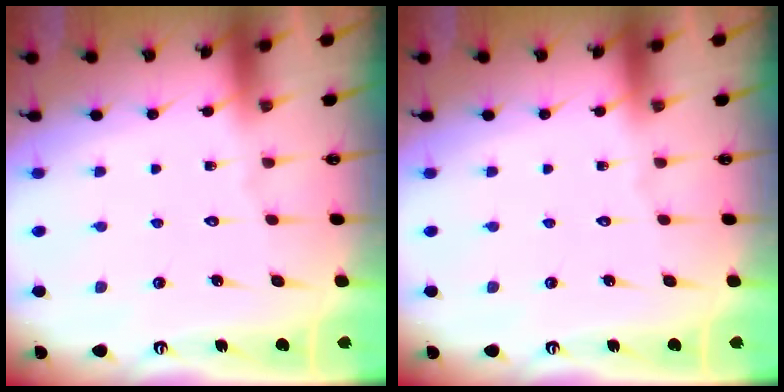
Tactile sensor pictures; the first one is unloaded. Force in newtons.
{"total": 0.0}